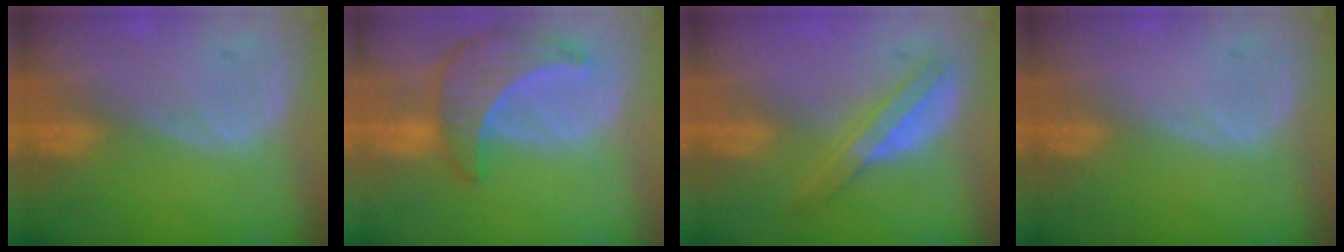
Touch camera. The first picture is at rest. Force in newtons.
{"total": 8.7, "press": 7.9, "slide": 3.7}
{"total": 5.5, "press": 5.2, "slide": 1.8}
{"total": 0.0}